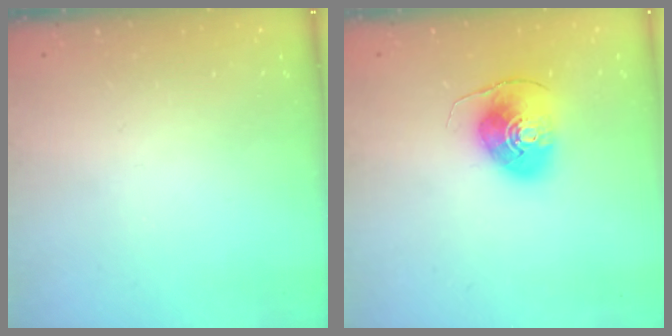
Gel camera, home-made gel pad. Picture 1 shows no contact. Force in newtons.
{"total": 9.8, "press": 9.7, "slide": 1.2}